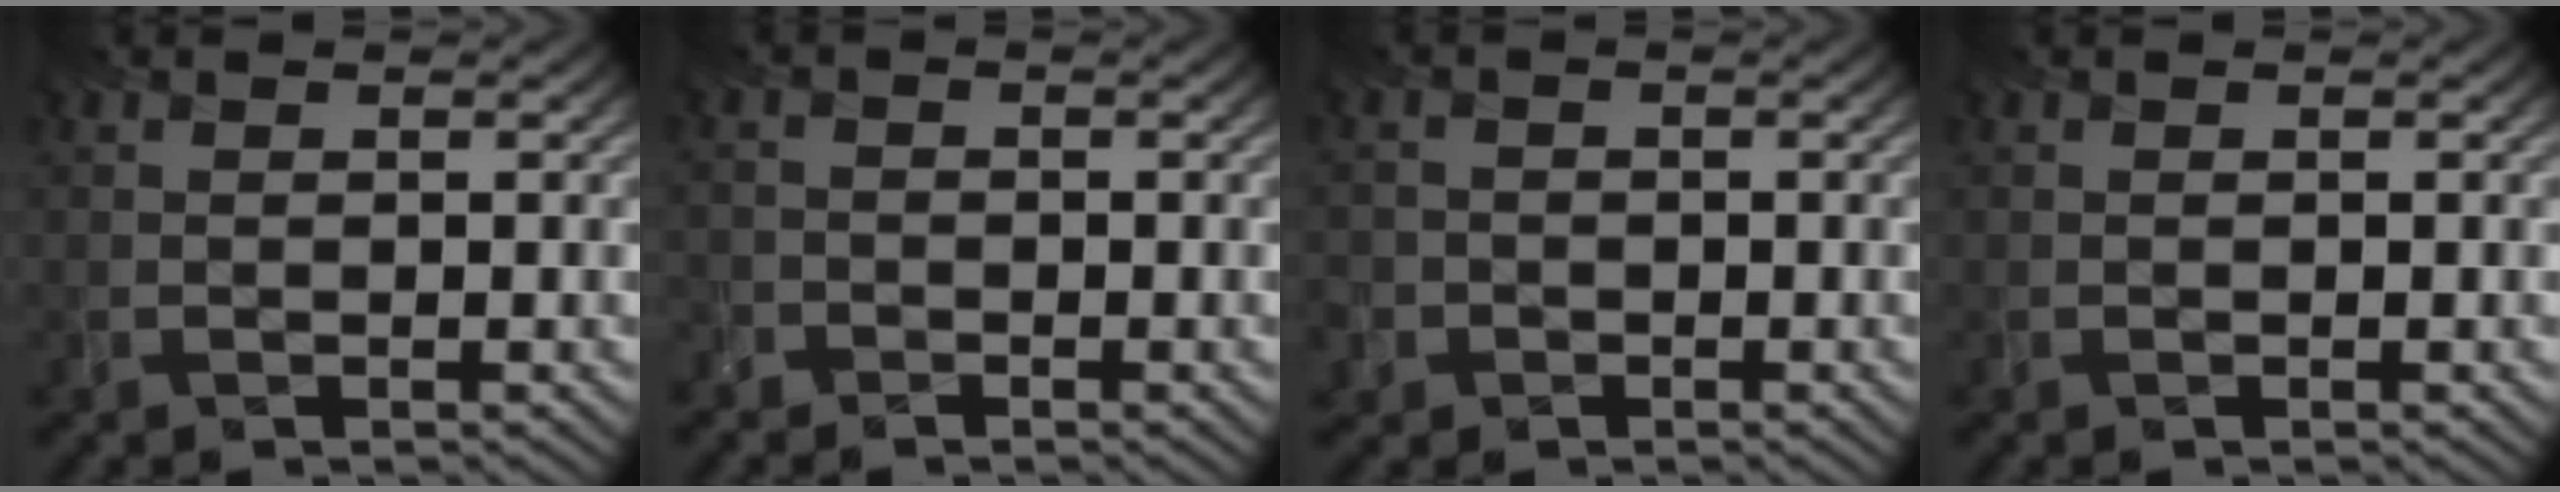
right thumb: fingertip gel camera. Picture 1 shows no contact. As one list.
[{"total": 1.7, "force": [-1.5, 0.8, 0.2], "torque": [-0.001, -0.003, -0.035]}, {"total": 2.8, "force": [-1.3, 2.5, 0.5], "torque": [-0.015, -0.001, -0.030]}, {"total": 0.0}]